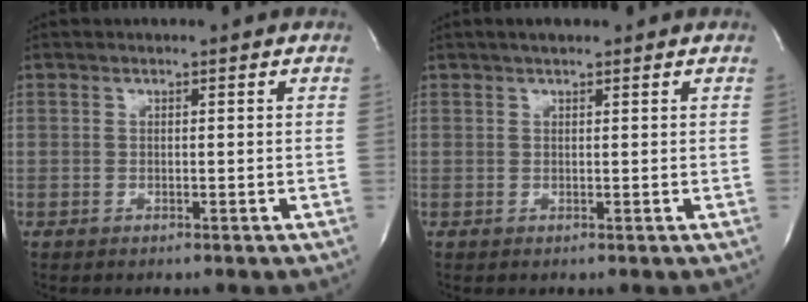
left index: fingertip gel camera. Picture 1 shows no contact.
{"total": 2.2, "force": [1.7, 0.4, 1.3], "torque": [-0.024, 0.013, 0.028]}